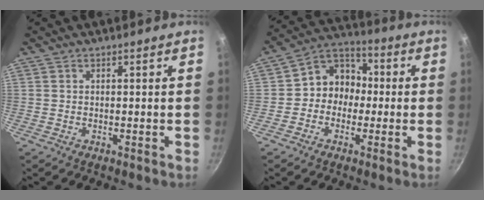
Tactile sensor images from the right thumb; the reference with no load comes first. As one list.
[{"total": 8.9, "force": [-1.0, 7.9, 4.1], "torque": [-0.017, 0.036, -0.037]}]